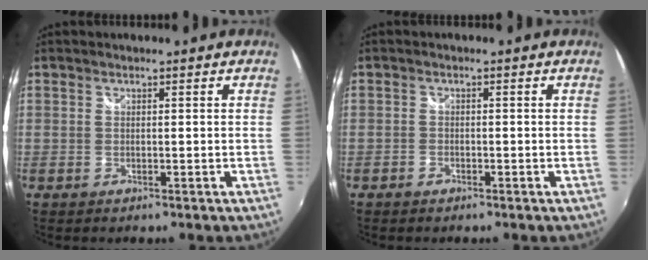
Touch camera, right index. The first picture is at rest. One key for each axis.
{"total": 1.3, "fx": -1.0, "fy": 0.8, "fz": 0.2, "tx": -0.006, "ty": 0.000, "tz": -0.019}